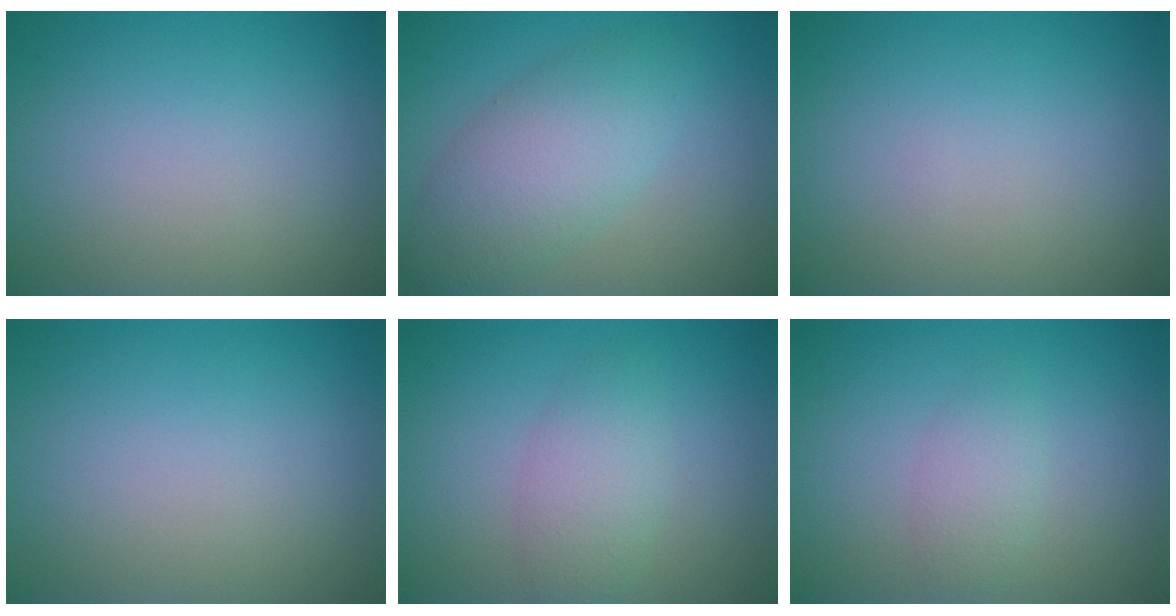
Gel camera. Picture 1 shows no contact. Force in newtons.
{"total": 5.5, "press": 5.5, "slide": 0.4}
{"total": 0.0}
{"total": 0.0}
{"total": 3.0, "press": 3.0, "slide": 0.2}
{"total": 1.8, "press": 1.8, "slide": 0.1}